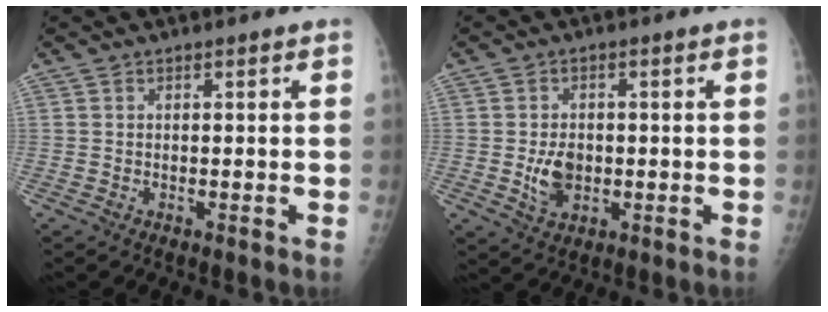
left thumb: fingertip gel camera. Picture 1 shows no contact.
{"total": 5.2, "force": [-0.7, 3.7, 3.6], "torque": [-0.051, -0.002, -0.006]}